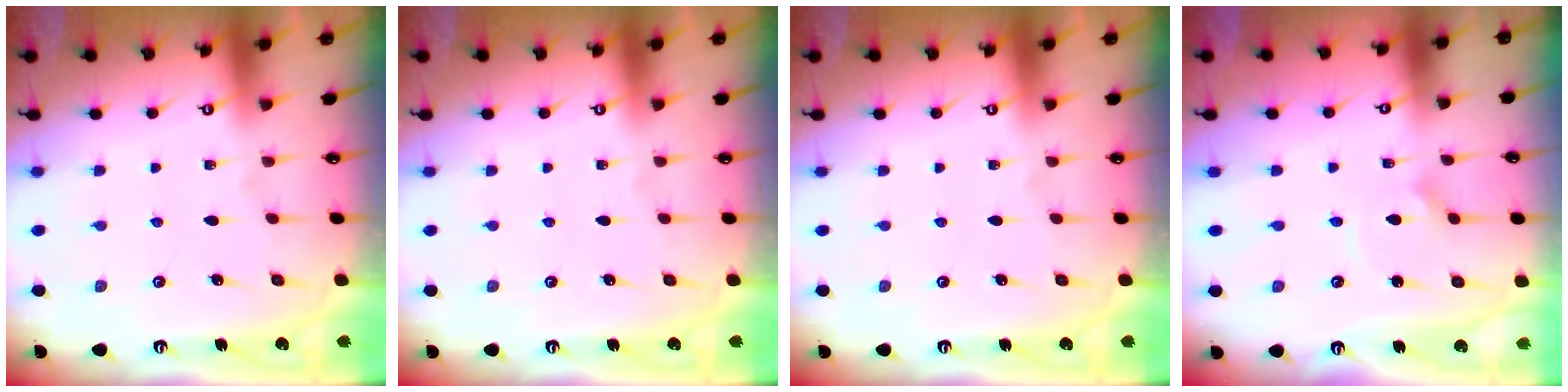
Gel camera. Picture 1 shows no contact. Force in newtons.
{"total": 0.0}
{"total": 0.0}
{"total": 2.3, "press": 2.3, "slide": 0.3}